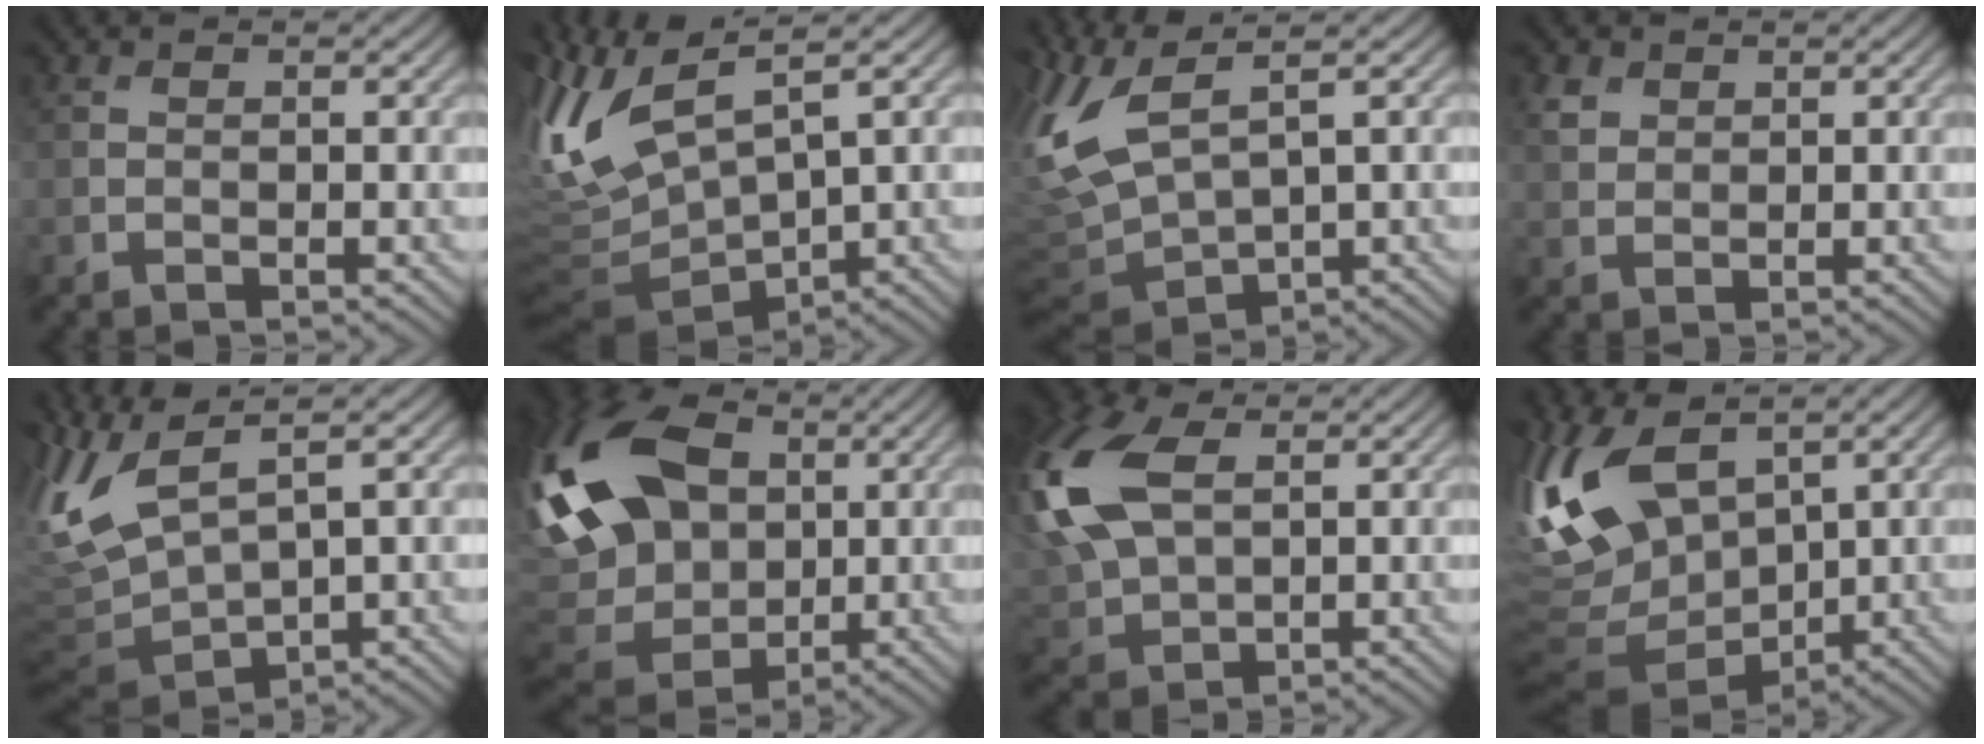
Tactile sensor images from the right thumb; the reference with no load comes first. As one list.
[{"total": 11.5, "force": [2.1, 4.5, 10.3], "torque": [-0.256, 0.009, 0.049]}, {"total": 10.2, "force": [2.0, 3.9, 9.2], "torque": [-0.244, -0.004, 0.043]}, {"total": 2.2, "force": [1.3, 1.5, 0.8], "torque": [-0.021, 0.002, 0.030]}, {"total": 9.0, "force": [1.9, 3.2, 8.1], "torque": [-0.201, -0.005, 0.040]}, {"total": 20.2, "force": [3.6, 14.4, 13.8], "torque": [-0.333, 0.015, 0.074]}, {"total": 15.6, "force": [4.1, 9.4, 11.7], "torque": [-0.322, 0.013, 0.080]}, {"total": 13.9, "force": [3.1, 7.9, 11.0], "torque": [-0.297, 0.003, 0.057]}]